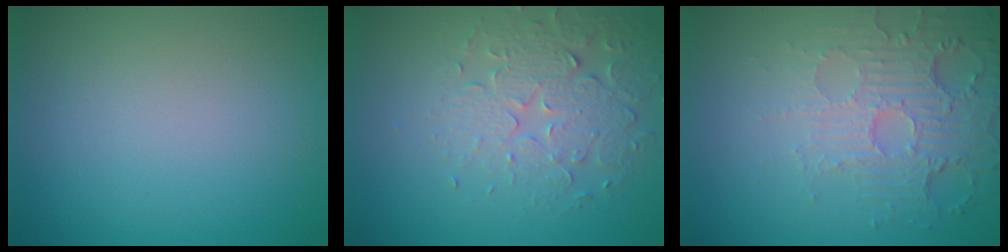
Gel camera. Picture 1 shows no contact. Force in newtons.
{"total": 3.8, "press": 3.4, "slide": 1.6}
{"total": 5.6, "press": 3.5, "slide": 4.3}